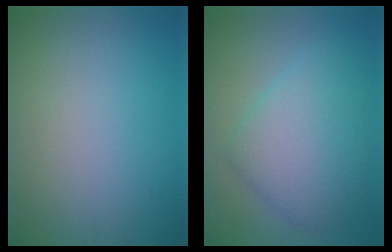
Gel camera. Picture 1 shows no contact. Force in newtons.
{"total": 6.3, "press": 6.3, "slide": 0.1}